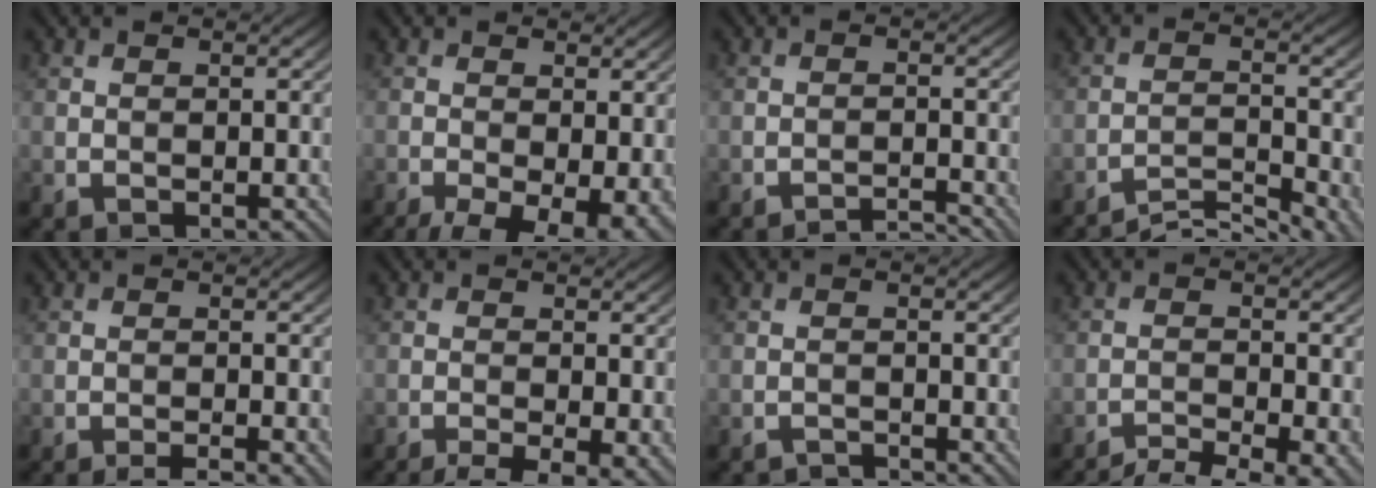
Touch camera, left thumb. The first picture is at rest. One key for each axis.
{"total": 11.3, "fx": -6.0, "fy": 4.8, "fz": 8.2, "tx": -0.143, "ty": -0.041, "tz": -0.077}
{"total": 3.3, "fx": -3.1, "fy": 0.2, "fz": 1.3, "tx": -0.015, "ty": 0.010, "tz": -0.056}
{"total": 6.8, "fx": -5.9, "fy": 1.2, "fz": 3.2, "tx": -0.059, "ty": 0.003, "tz": -0.094}
{"total": 3.9, "fx": -2.5, "fy": 0.6, "fz": 3.0, "tx": -0.045, "ty": 0.005, "tz": -0.040}
{"total": 7.3, "fx": -4.7, "fy": 1.9, "fz": 5.3, "tx": -0.085, "ty": -0.019, "tz": -0.068}
{"total": 1.7, "fx": -1.7, "fy": 0.1, "fz": 0.2, "tx": 0.001, "ty": -0.002, "tz": -0.035}
{"total": 8.7, "fx": -7.4, "fy": 1.7, "fz": 4.3, "tx": -0.071, "ty": -0.010, "tz": -0.099}